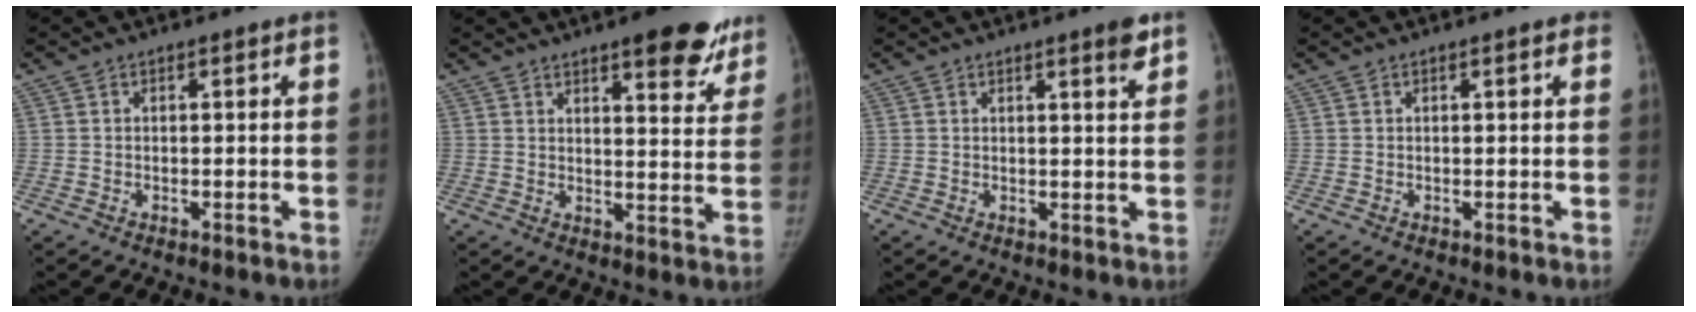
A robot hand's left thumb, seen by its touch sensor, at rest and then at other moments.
{"total": 13.3, "force": [9.1, 4.1, 8.8], "torque": [-0.065, -0.048, 0.111]}
{"total": 3.3, "force": [2.2, 0.3, 2.5], "torque": [-0.032, -0.015, 0.030]}
{"total": 0.9, "force": [0.6, 0.2, 0.7], "torque": [-0.008, 0.001, 0.006]}